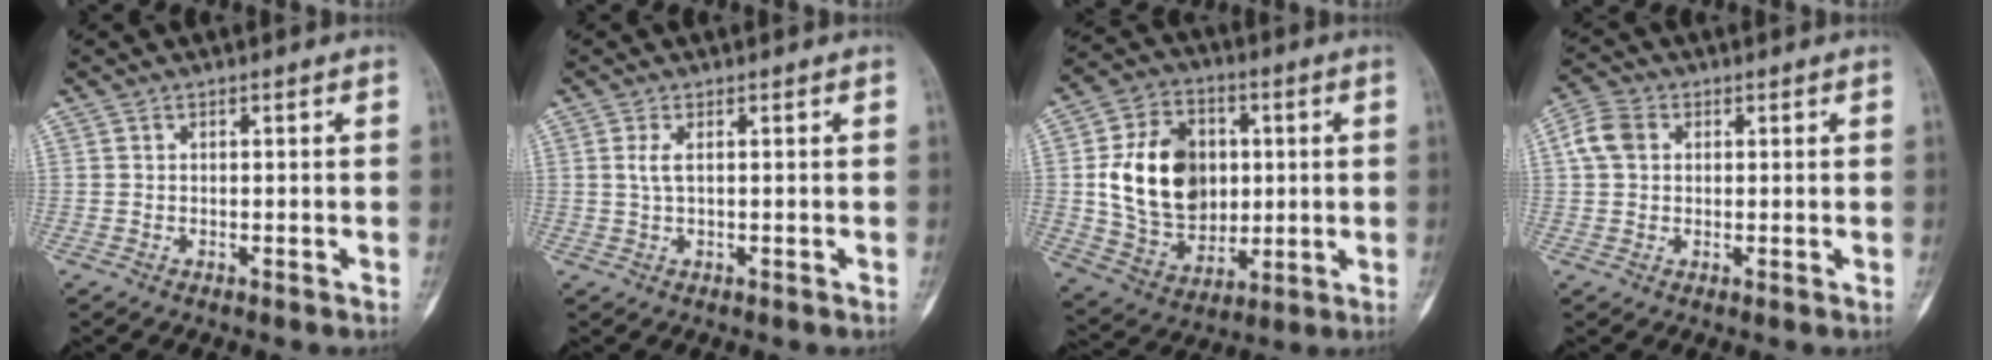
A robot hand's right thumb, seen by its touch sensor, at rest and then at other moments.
{"total": 2.0, "force": [0.4, 0.7, 1.8], "torque": [-0.040, 0.003, 0.012]}
{"total": 19.0, "force": [1.9, 14.5, 12.2], "torque": [-0.173, 0.002, 0.046]}
{"total": 5.5, "force": [1.2, 4.3, 3.2], "torque": [-0.062, 0.010, 0.016]}